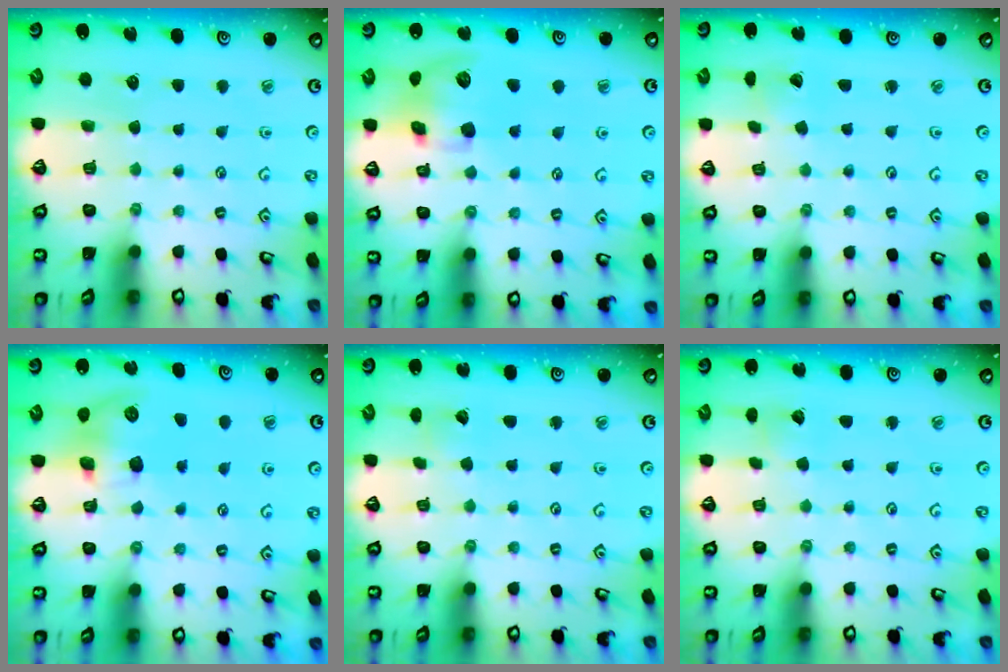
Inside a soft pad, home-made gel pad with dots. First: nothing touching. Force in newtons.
{"total": 11.9, "press": 11.8, "slide": 1.9}
{"total": 1.5, "press": 1.5, "slide": 0.1}
{"total": 8.4, "press": 8.4, "slide": 1.0}
{"total": 2.7, "press": 2.7, "slide": 0.3}
{"total": 2.4, "press": 2.4, "slide": 0.2}